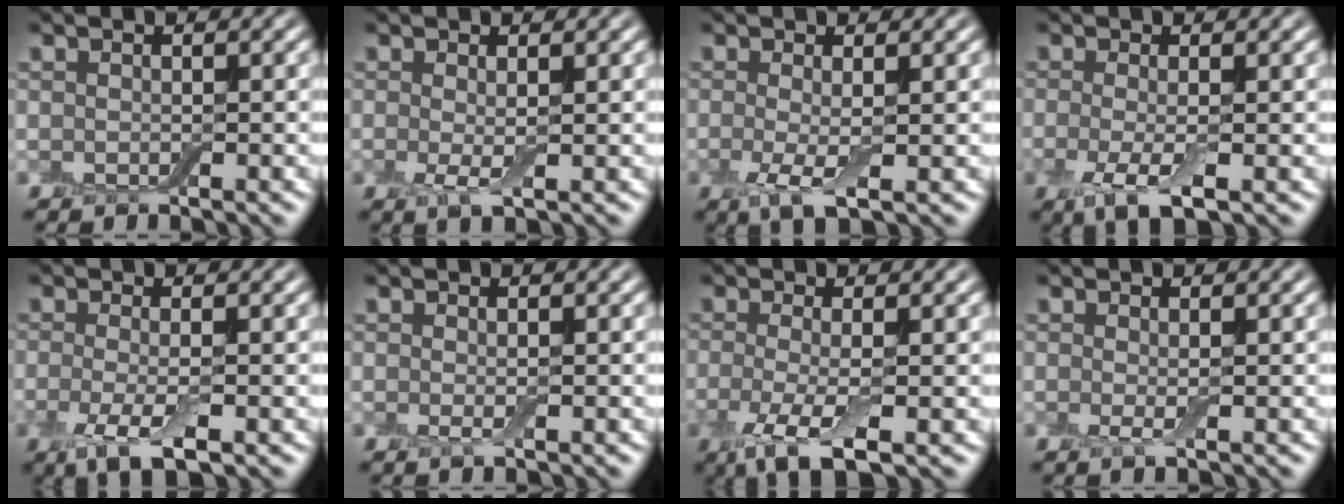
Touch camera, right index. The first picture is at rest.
{"total": 1.6, "force": [0.0, 0.3, 1.6], "torque": [-0.031, -0.006, 0.000]}
{"total": 2.8, "force": [-0.4, 0.6, 2.7], "torque": [-0.056, -0.011, -0.008]}
{"total": 3.6, "force": [-0.9, 1.0, 3.3], "torque": [-0.070, -0.010, -0.021]}
{"total": 3.8, "force": [-1.2, 1.1, 3.4], "torque": [-0.072, -0.008, -0.027]}
{"total": 0.7, "force": [-0.1, 0.0, 0.7], "torque": [-0.013, -0.005, -0.002]}
{"total": 4.6, "force": [-1.4, 1.4, 4.1], "torque": [-0.089, -0.010, -0.031]}
{"total": 1.0, "force": [-0.1, 0.1, 1.0], "torque": [-0.020, -0.006, -0.002]}